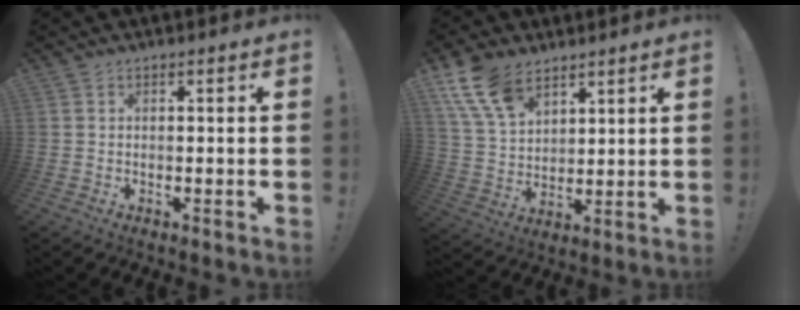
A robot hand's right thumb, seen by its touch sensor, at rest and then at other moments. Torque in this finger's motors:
{"motor_torque": [0.33, 0.51, 0.43, -0.09, 0.31]}